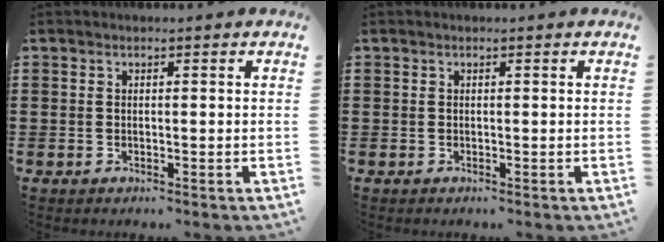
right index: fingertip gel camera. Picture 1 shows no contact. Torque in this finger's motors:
{"motor_torque": [-0.63, 1.51, 0.00, 0.00]}